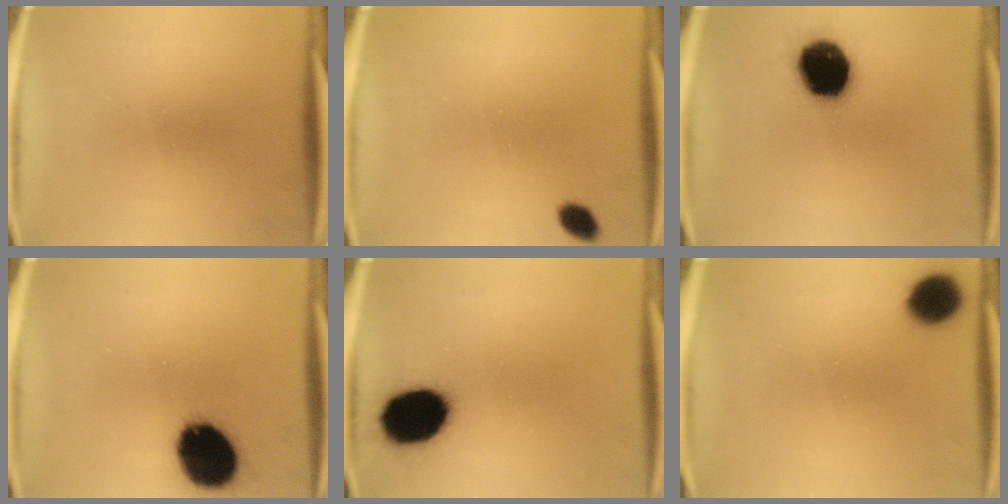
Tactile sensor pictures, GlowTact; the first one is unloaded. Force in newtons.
{"total": 2.7}
{"total": 18.4}
{"total": 19.6}
{"total": 17.7}
{"total": 9.3}